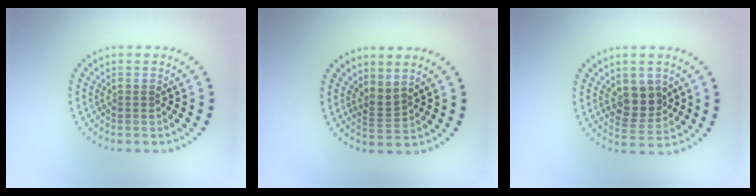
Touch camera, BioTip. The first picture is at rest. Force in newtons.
{"total": 1.9, "press": 1.4, "slide": 1.3}
{"total": 3.5, "press": 3.3, "slide": 1.0}